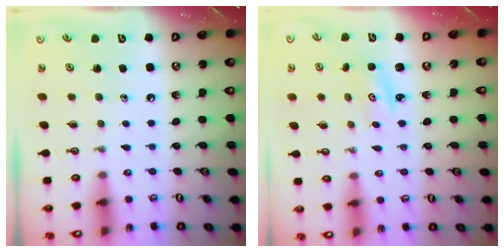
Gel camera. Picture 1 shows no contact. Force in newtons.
{"total": 2.3, "press": 2.3, "slide": 0.3}